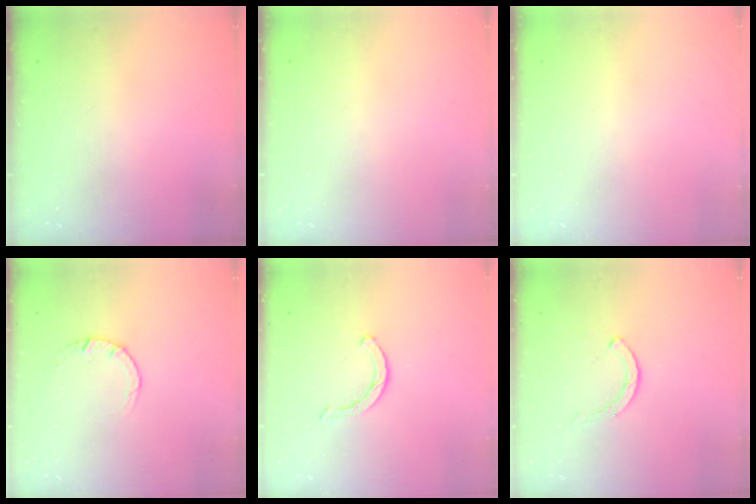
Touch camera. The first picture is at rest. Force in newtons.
{"total": 0.0}
{"total": 0.0}
{"total": 2.5, "press": 2.5, "slide": 0.2}
{"total": 2.3, "press": 2.3, "slide": 0.4}
{"total": 2.3, "press": 2.3, "slide": 0.3}